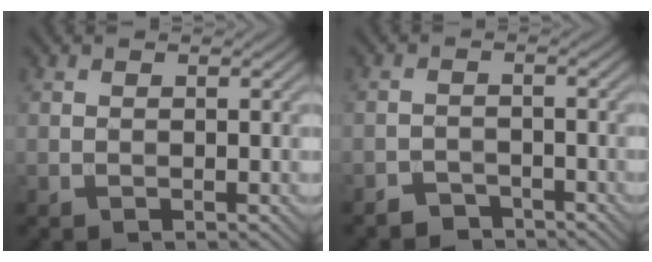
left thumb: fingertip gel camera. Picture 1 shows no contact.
{"total": 3.0, "force": [-2.7, 1.2, 0.5], "torque": [-0.002, 0.004, -0.050]}